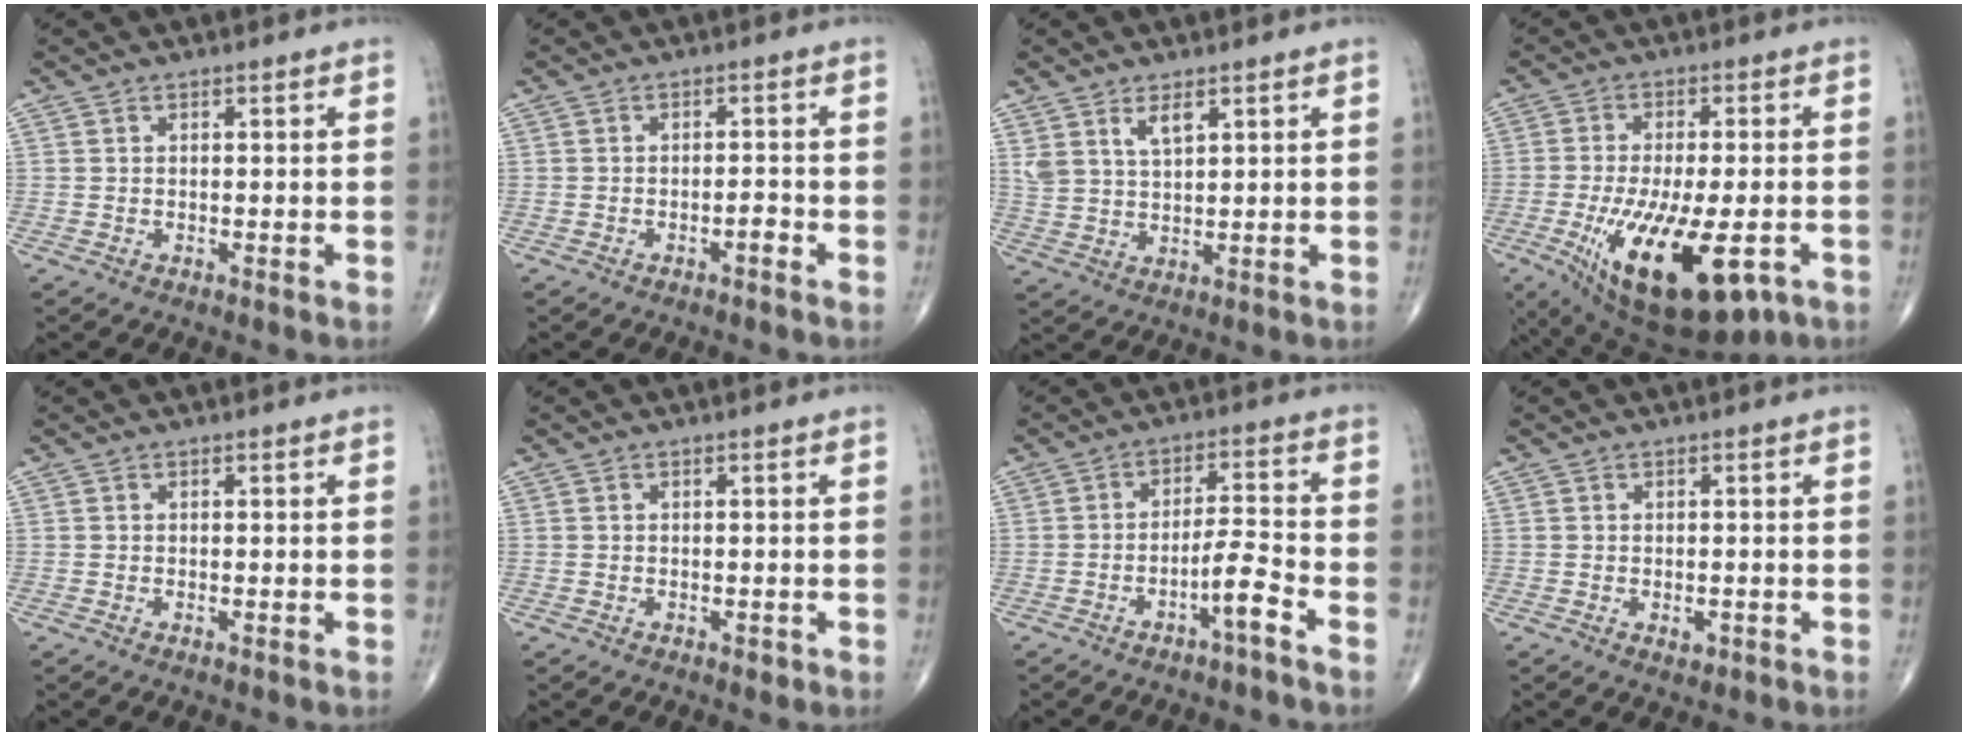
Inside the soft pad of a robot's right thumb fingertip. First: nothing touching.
{"total": 1.6, "force": [-1.1, 0.4, 1.2], "torque": [-0.017, 0.008, -0.017]}
{"total": 4.9, "force": [2.9, 1.9, 3.4], "torque": [-0.062, -0.016, 0.061]}
{"total": 20.2, "force": [-7.7, 7.8, 17.0], "torque": [-0.297, -0.018, -0.104]}
{"total": 0.0}
{"total": 0.8, "force": [-0.5, 0.4, 0.5], "torque": [-0.007, -0.002, -0.006]}
{"total": 5.8, "force": [-3.5, 0.2, 4.7], "torque": [-0.088, 0.031, -0.060]}
{"total": 1.6, "force": [-0.7, 0.8, 1.2], "torque": [-0.015, -0.001, -0.006]}